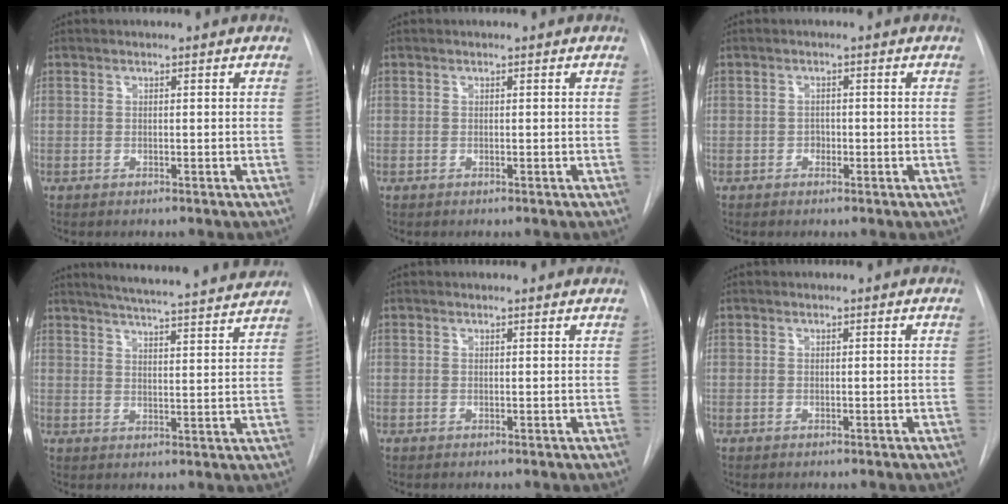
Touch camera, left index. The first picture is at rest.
{"total": 0.0}
{"total": 0.9, "force": [-0.4, 0.7, 0.4], "torque": [-0.002, 0.004, -0.007]}
{"total": 18.3, "force": [16.9, 0.1, 6.8], "torque": [-0.111, -0.017, 0.220]}
{"total": 1.4, "force": [1.4, -0.1, 0.0], "torque": [-0.011, 0.000, 0.013]}
{"total": 0.0}